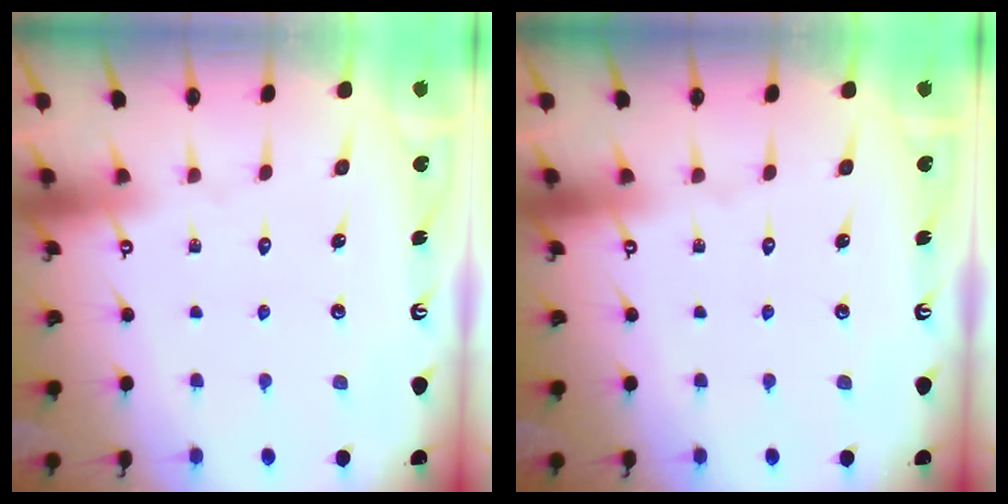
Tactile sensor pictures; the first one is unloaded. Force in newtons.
{"total": 0.0}